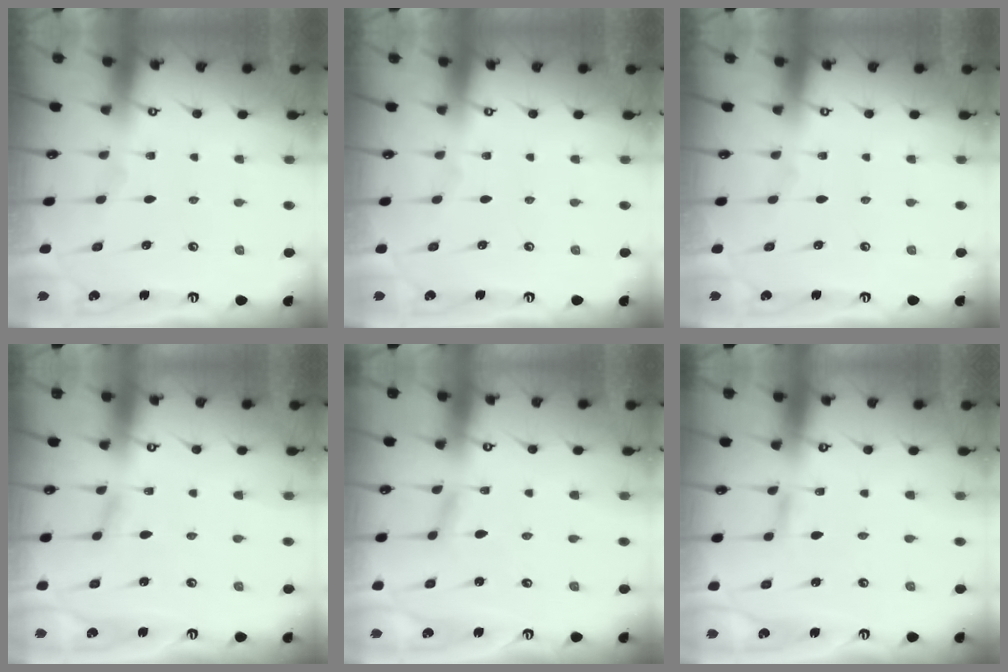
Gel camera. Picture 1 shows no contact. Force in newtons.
{"total": 0.0}
{"total": 0.0}
{"total": 2.8, "press": 2.8, "slide": 0.4}
{"total": 3.0, "press": 3.0, "slide": 0.1}
{"total": 2.7, "press": 2.7, "slide": 0.2}